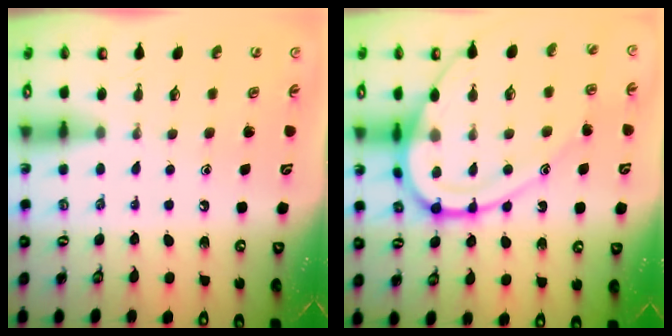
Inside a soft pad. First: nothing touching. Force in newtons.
{"total": 15.5, "press": 15.4, "slide": 1.1}